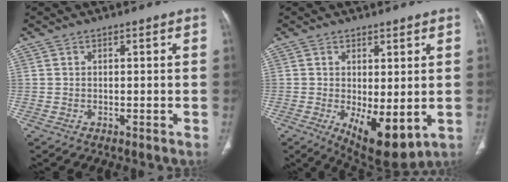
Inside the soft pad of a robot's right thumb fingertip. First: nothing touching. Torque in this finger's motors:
{"motor_torque": [1.03, 2.09, 0.01, 0.01, 0.38]}